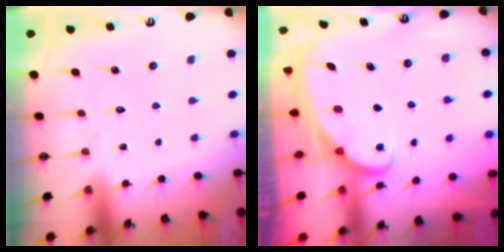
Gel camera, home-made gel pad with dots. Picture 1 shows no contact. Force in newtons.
{"total": 2.2, "press": 2.2, "slide": 0.3}